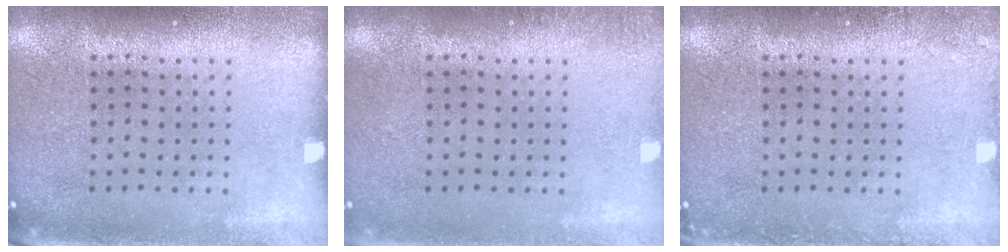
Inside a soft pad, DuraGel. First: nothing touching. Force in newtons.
{"total": 0.8, "press": 0.8, "slide": 0.1}
{"total": 1.1, "press": 1.1, "slide": 0.1}